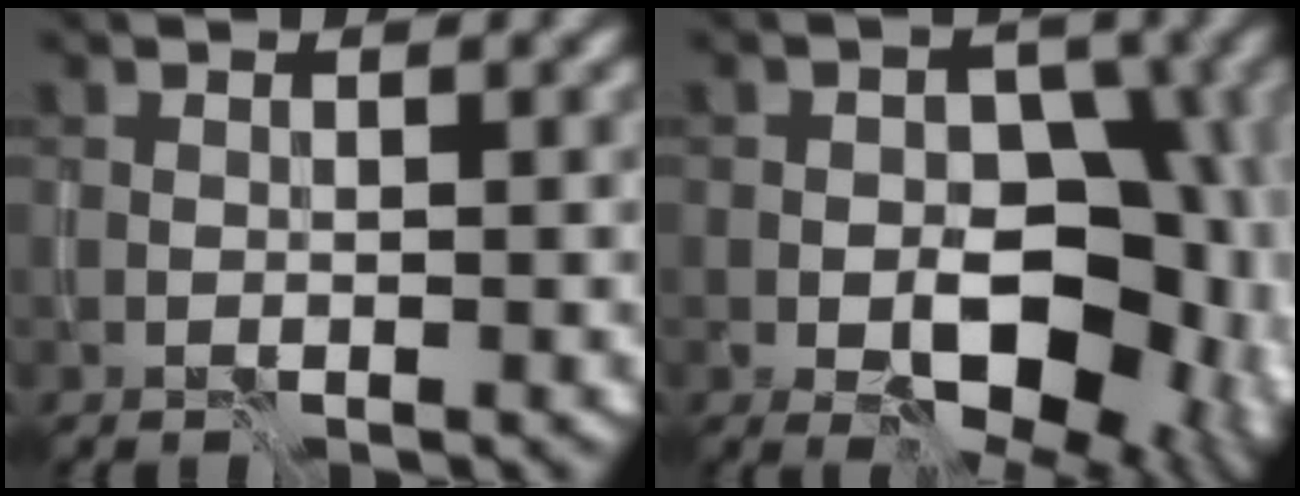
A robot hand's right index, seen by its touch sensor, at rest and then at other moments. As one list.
[{"total": 13.9, "force": [-2.3, 9.2, 10.2], "torque": [-0.108, -0.017, -0.022]}]